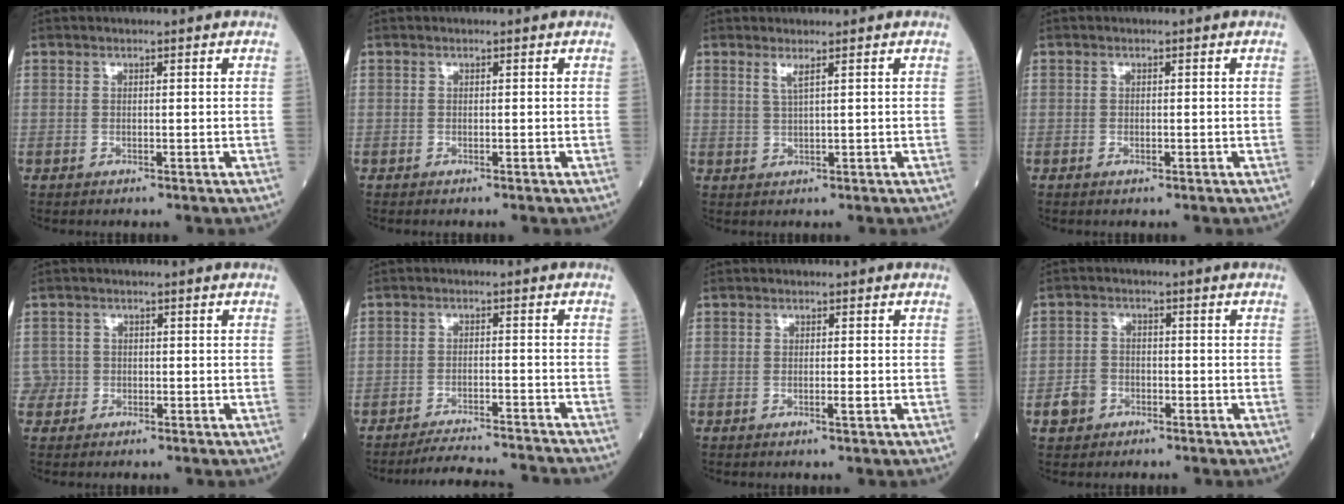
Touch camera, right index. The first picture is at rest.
{"total": 0.5, "force": [-0.4, 0.1, 0.2], "torque": [-0.001, -0.001, -0.008]}
{"total": 1.8, "force": [1.1, -0.2, 1.3], "torque": [-0.030, -0.006, 0.022]}
{"total": 0.7, "force": [-0.3, 0.4, 0.6], "torque": [-0.009, -0.001, -0.004]}
{"total": 1.9, "force": [-0.6, 1.8, -0.3], "torque": [0.016, 0.010, -0.017]}
{"total": 11.3, "force": [-11.0, 0.0, 2.5], "torque": [-0.036, -0.005, -0.153]}
{"total": 0.9, "force": [-0.4, -0.1, 0.8], "torque": [-0.020, -0.002, -0.004]}
{"total": 3.7, "force": [-2.0, 2.9, 1.2], "torque": [-0.025, 0.008, -0.035]}